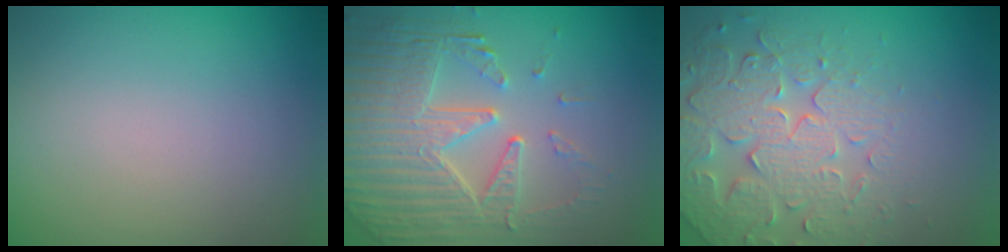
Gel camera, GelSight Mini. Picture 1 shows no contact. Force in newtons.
{"total": 7.1, "press": 5.2, "slide": 4.8}
{"total": 4.8, "press": 4.7, "slide": 1.1}